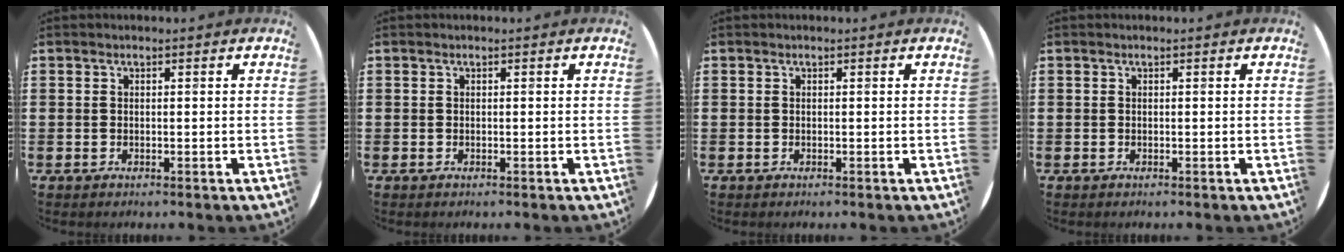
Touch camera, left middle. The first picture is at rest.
{"total": 0.0}
{"total": 0.0}
{"total": 0.0}